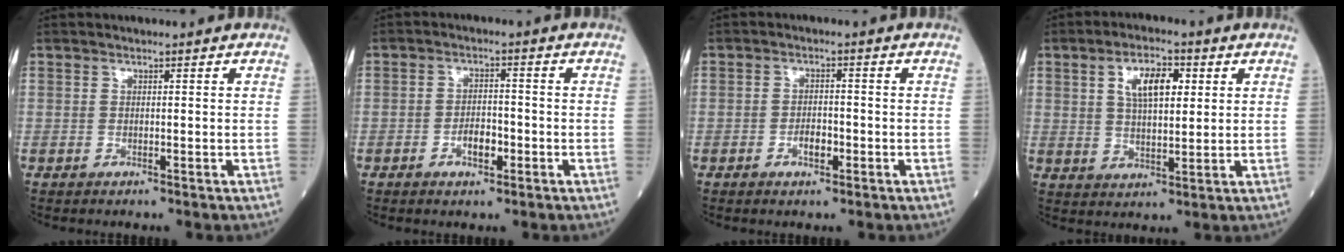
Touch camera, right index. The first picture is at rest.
{"total": 3.7, "force": [-1.6, 1.7, 3.0], "torque": [-0.050, 0.004, -0.026]}
{"total": 2.8, "force": [-1.2, 1.2, 2.3], "torque": [-0.038, 0.004, -0.020]}
{"total": 7.3, "force": [2.5, 3.0, 6.3], "torque": [-0.114, 0.011, 0.046]}